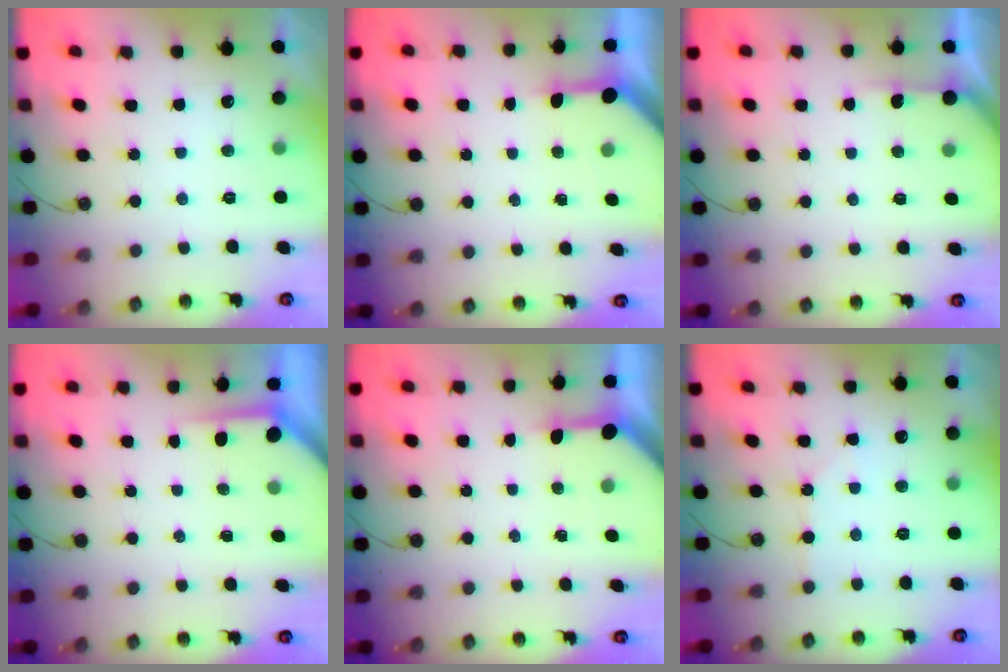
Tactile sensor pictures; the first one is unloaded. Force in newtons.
{"total": 3.3, "press": 3.3, "slide": 0.4}
{"total": 3.8, "press": 3.7, "slide": 0.4}
{"total": 3.5, "press": 3.5, "slide": 0.3}
{"total": 3.4, "press": 3.4, "slide": 0.4}
{"total": 4.4, "press": 4.4, "slide": 0.7}